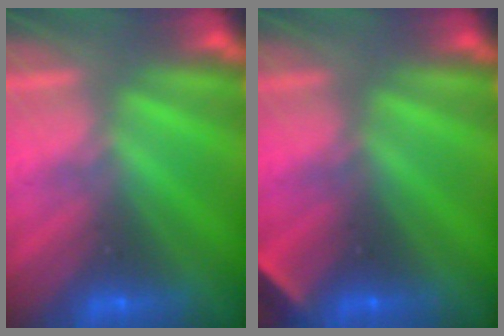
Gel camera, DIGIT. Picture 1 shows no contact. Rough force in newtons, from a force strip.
{"total": 2.0}